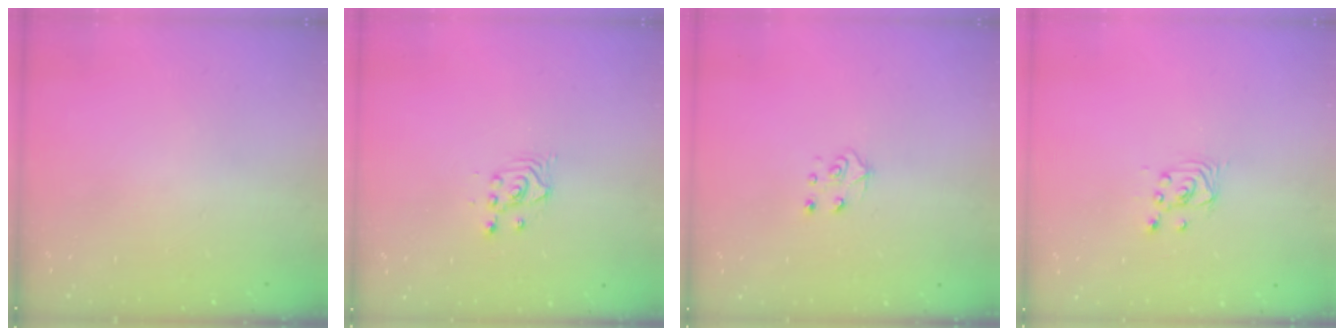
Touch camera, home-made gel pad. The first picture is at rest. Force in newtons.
{"total": 2.4, "press": 2.4, "slide": 0.2}
{"total": 4.3, "press": 4.3, "slide": 0.5}
{"total": 2.5, "press": 2.5, "slide": 0.2}